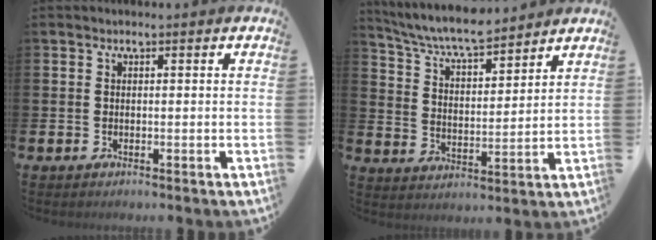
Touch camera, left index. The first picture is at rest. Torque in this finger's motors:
{"motor_torque": [1.09, -1.05, 0.23, 0.21]}